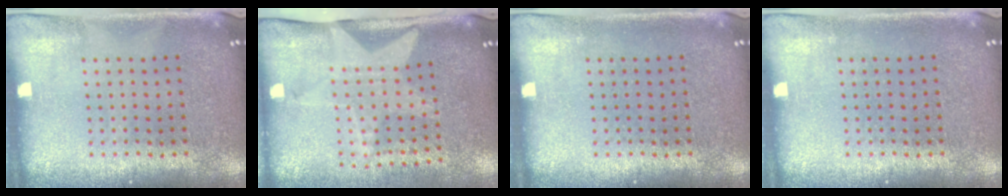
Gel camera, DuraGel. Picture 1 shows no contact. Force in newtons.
{"total": 2.1, "press": 1.5, "slide": 1.4}
{"total": 0.0}
{"total": 0.0}